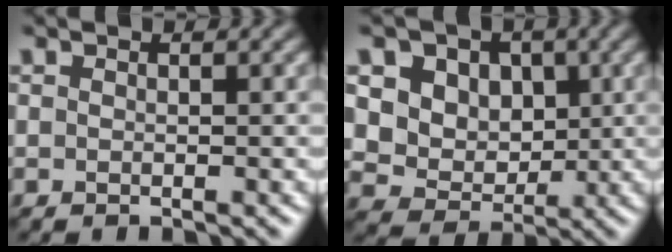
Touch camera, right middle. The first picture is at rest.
{"total": 8.6, "force": [3.5, 6.8, 4.0], "torque": [-0.074, 0.007, 0.055]}